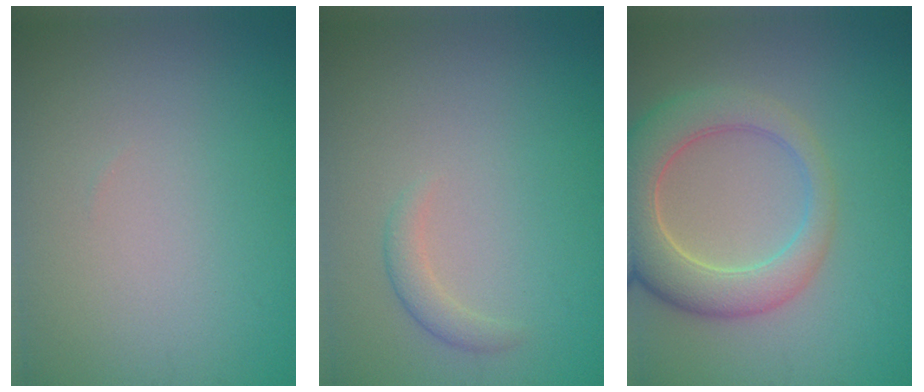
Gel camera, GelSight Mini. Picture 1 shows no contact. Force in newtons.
{"total": 1.3, "press": 1.3, "slide": 0.1}
{"total": 6.6, "press": 6.5, "slide": 0.8}